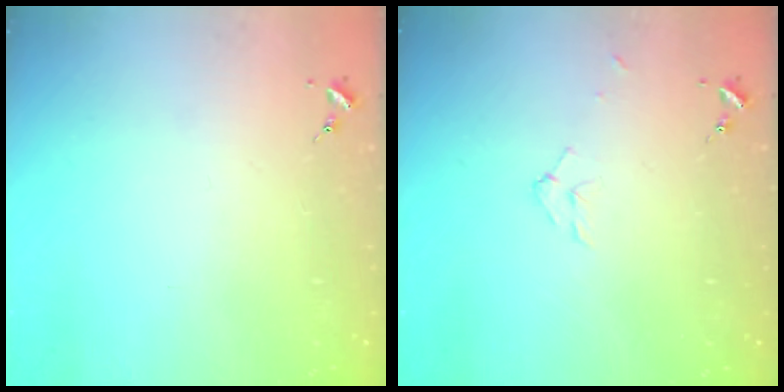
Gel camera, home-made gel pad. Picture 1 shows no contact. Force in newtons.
{"total": 5.5, "press": 5.5, "slide": 0.6}